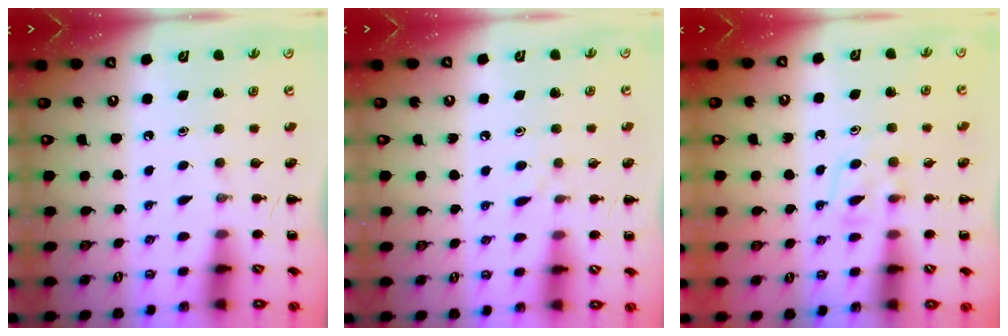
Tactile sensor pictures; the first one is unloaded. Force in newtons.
{"total": 5.5, "press": 5.1, "slide": 2.2}
{"total": 6.2, "press": 5.9, "slide": 1.8}